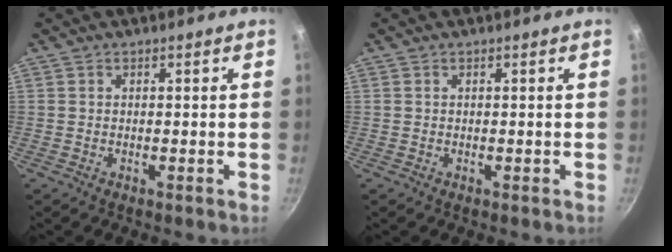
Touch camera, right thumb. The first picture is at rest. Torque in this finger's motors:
{"motor_torque": [-0.22, 0.12, -0.27, 0.07, 0.02]}